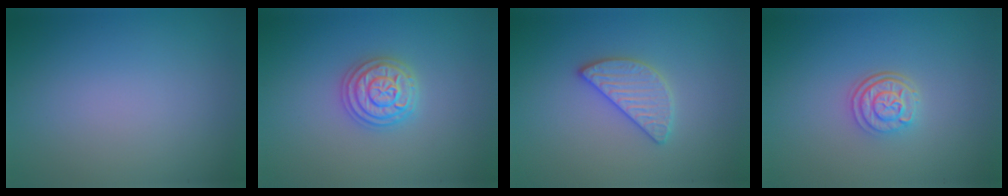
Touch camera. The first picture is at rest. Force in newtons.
{"total": 3.7, "press": 3.7, "slide": 0.6}
{"total": 2.8, "press": 2.7, "slide": 0.5}
{"total": 3.0, "press": 2.4, "slide": 1.7}